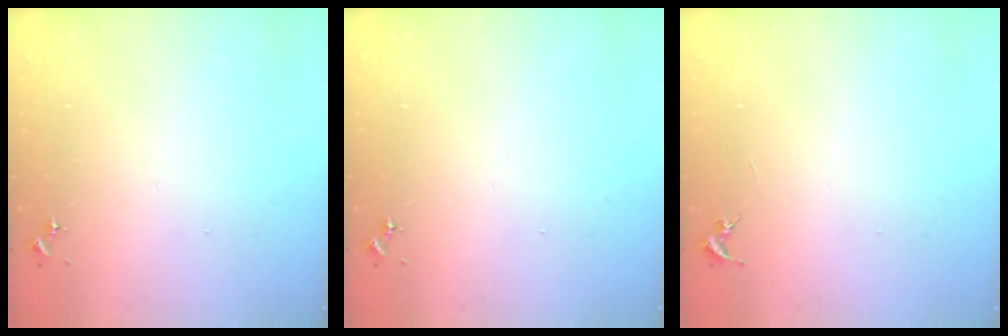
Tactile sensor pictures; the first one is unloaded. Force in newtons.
{"total": 0.0}
{"total": 0.0}